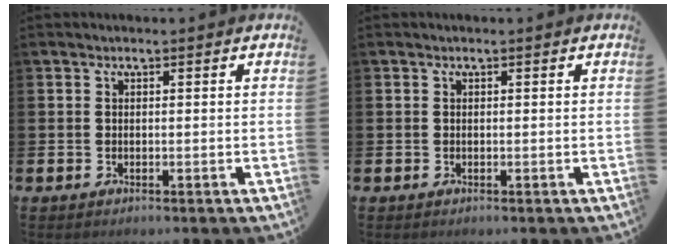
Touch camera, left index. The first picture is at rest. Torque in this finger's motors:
{"motor_torque": [-0.24, 0.20, -0.09, -0.01]}